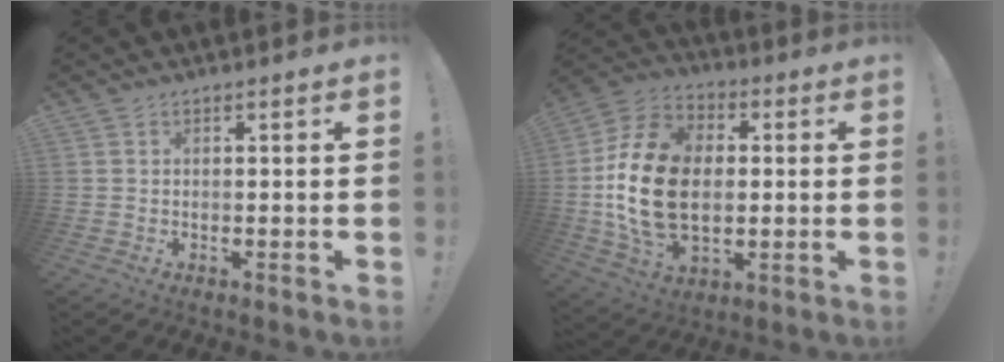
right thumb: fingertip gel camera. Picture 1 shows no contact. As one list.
[{"total": 22.5, "force": [-0.7, 15.4, 16.3], "torque": [-0.306, 0.021, -0.001]}]